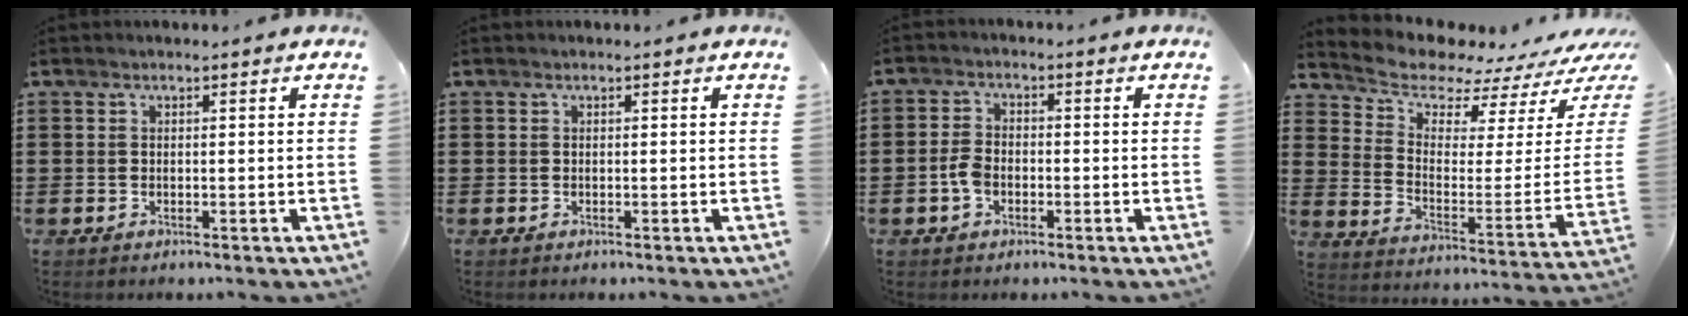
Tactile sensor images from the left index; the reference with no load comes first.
{"total": 0.0}
{"total": 3.3, "force": [-0.9, 2.1, 2.4], "torque": [-0.059, -0.001, -0.020]}
{"total": 6.8, "force": [6.5, 1.7, 0.7], "torque": [-0.052, -0.065, 0.112]}